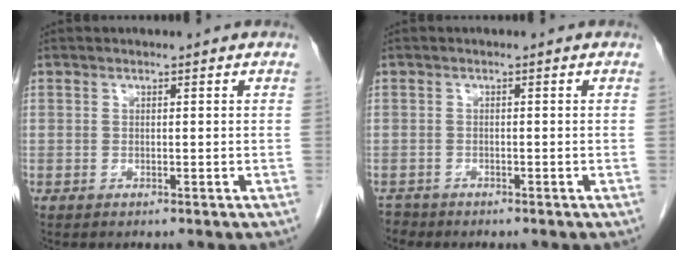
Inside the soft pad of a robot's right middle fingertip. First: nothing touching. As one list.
[{"total": 1.2, "force": [-1.1, 0.3, -0.4], "torque": [0.006, -0.003, -0.020]}]